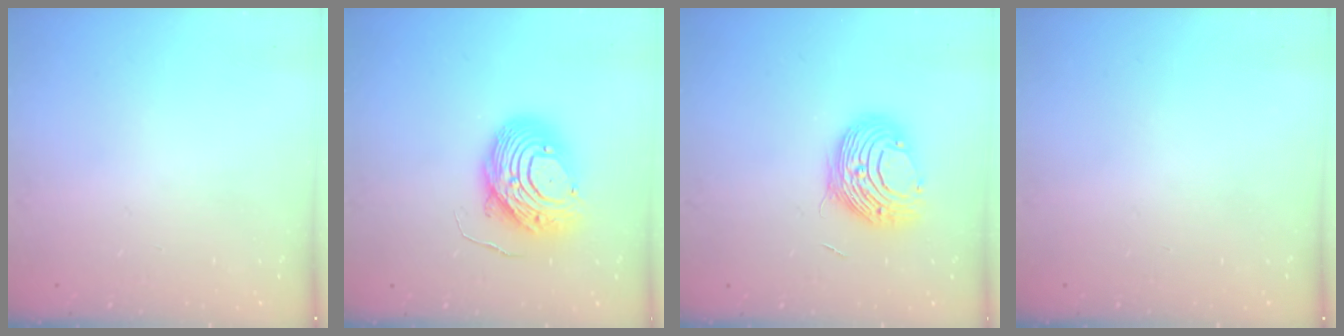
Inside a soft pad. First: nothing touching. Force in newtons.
{"total": 12.2, "press": 12.1, "slide": 1.4}
{"total": 11.0, "press": 10.9, "slide": 1.1}
{"total": 0.0}